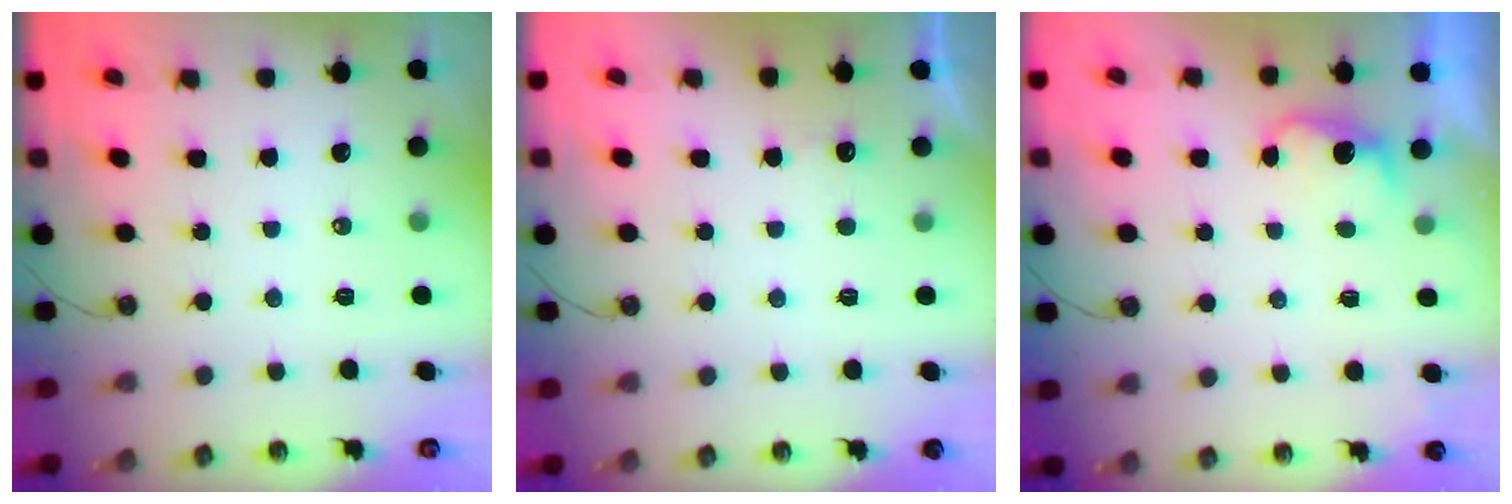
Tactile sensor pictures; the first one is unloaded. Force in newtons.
{"total": 1.2, "press": 1.0, "slide": 0.7}
{"total": 2.7, "press": 2.6, "slide": 0.8}